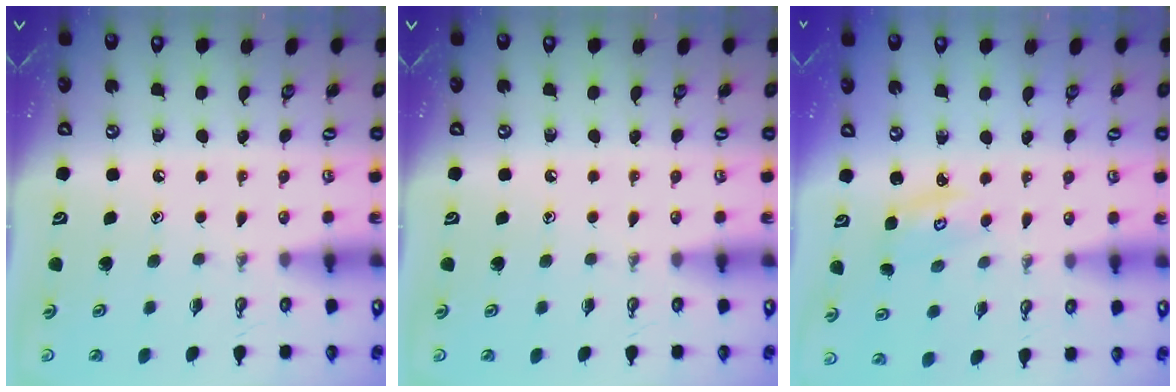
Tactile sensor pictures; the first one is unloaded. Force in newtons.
{"total": 0.0}
{"total": 3.0, "press": 3.0, "slide": 0.4}